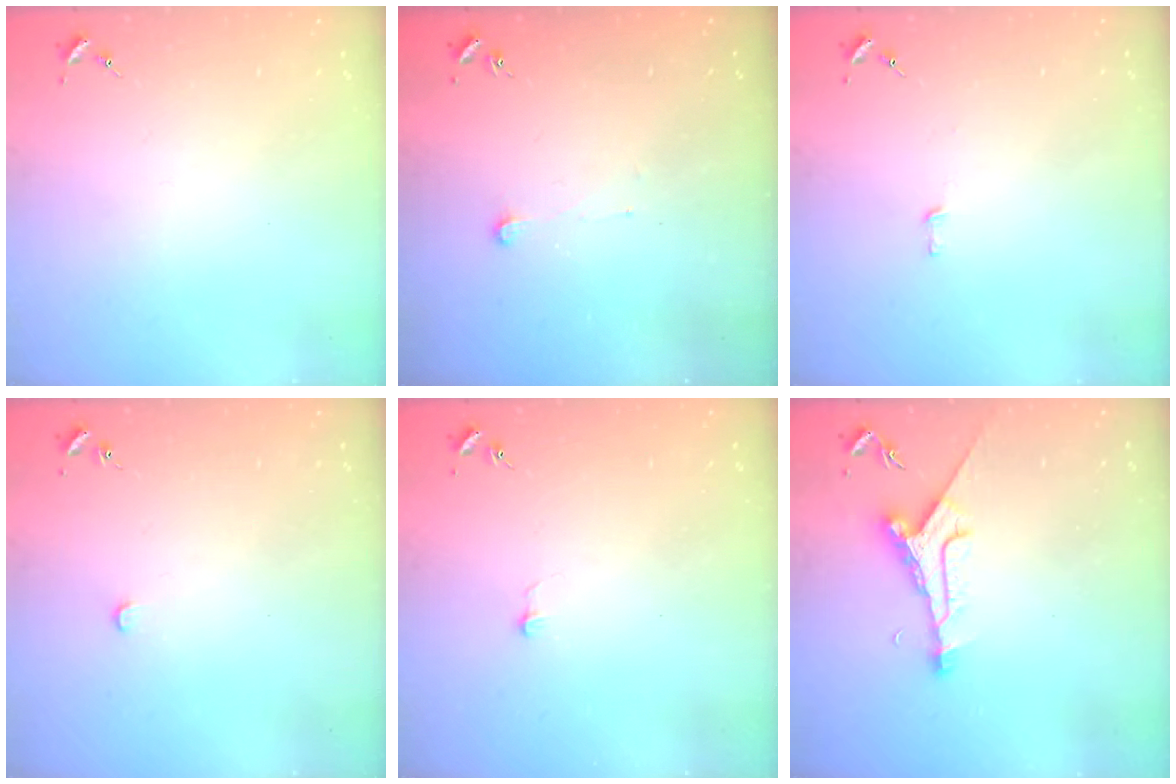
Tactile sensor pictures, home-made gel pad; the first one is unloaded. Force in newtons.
{"total": 3.7, "press": 3.6, "slide": 0.3}
{"total": 3.0, "press": 3.0, "slide": 0.2}
{"total": 3.8, "press": 3.8, "slide": 0.3}
{"total": 2.9, "press": 2.9, "slide": 0.2}
{"total": 8.8, "press": 8.7, "slide": 0.5}